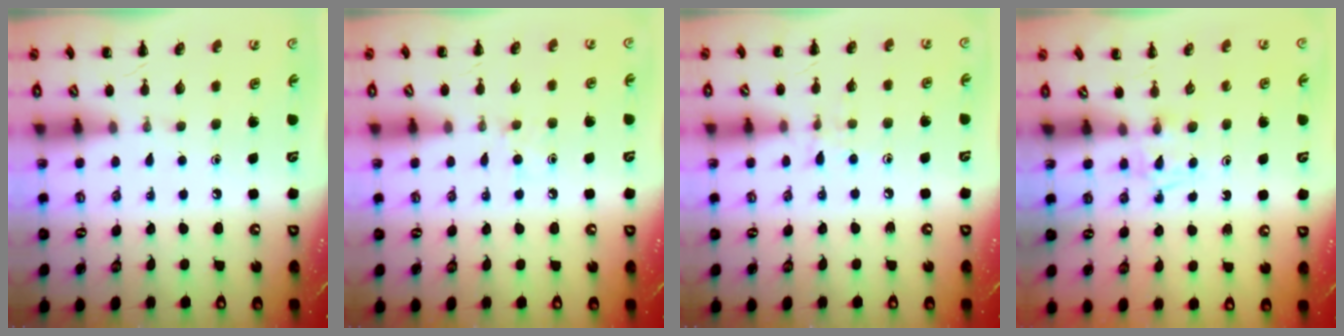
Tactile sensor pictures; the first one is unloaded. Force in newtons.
{"total": 4.7, "press": 4.4, "slide": 1.5}
{"total": 6.4, "press": 6.0, "slide": 2.0}
{"total": 2.4, "press": 2.1, "slide": 1.1}